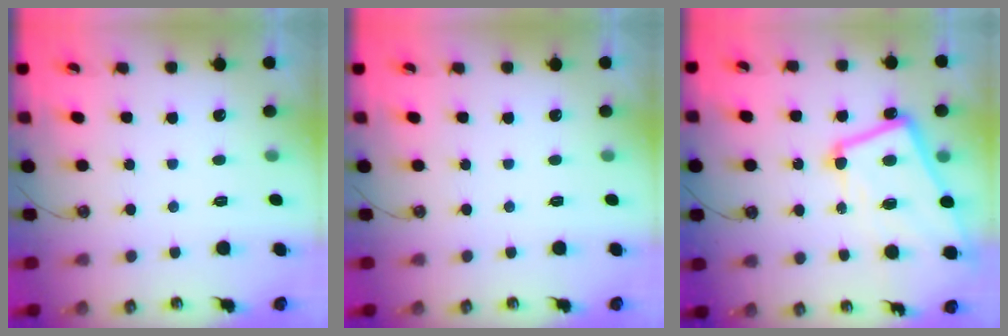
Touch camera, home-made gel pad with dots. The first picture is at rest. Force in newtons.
{"total": 0.0}
{"total": 10.7, "press": 10.5, "slide": 1.7}